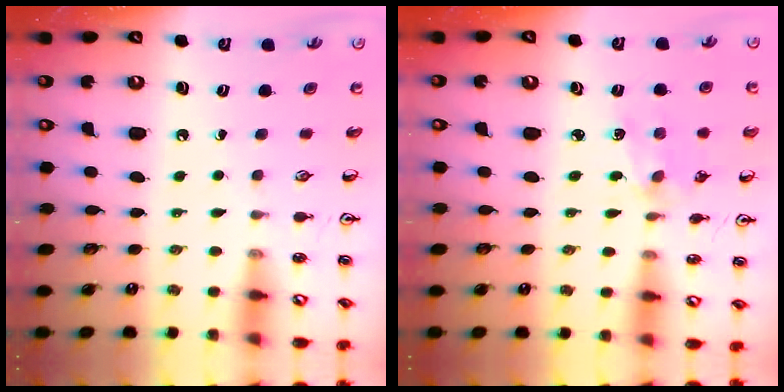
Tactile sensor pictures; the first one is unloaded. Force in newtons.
{"total": 1.9, "press": 1.8, "slide": 0.3}